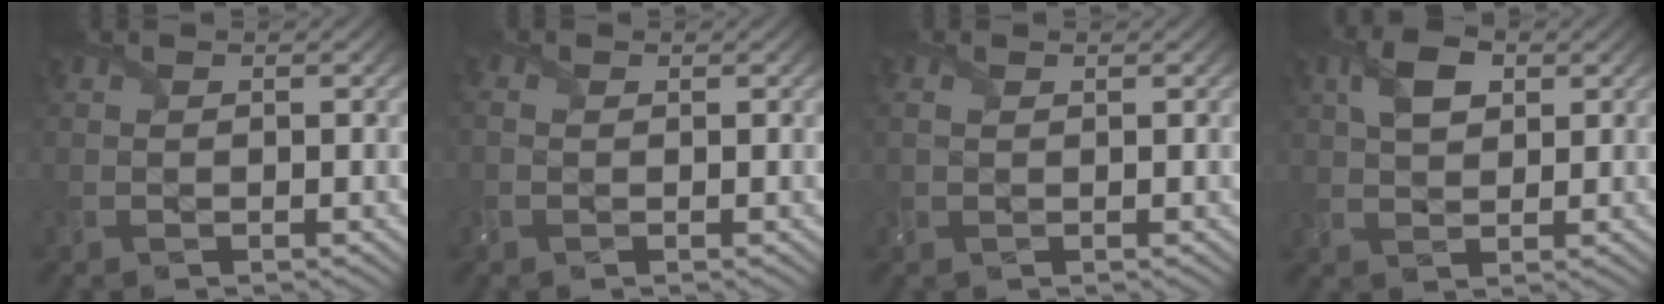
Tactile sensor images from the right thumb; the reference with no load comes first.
{"total": 1.6, "force": [-0.1, 1.3, 0.9], "torque": [-0.026, -0.003, -0.001]}
{"total": 1.6, "force": [0.5, 1.0, 1.1], "torque": [-0.032, 0.001, 0.012]}
{"total": 4.8, "force": [1.7, 2.9, 3.5], "torque": [-0.077, 0.007, 0.027]}